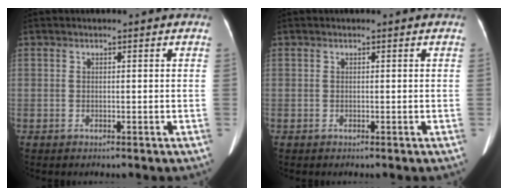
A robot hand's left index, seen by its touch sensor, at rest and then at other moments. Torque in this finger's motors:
{"motor_torque": [0.09, 0.05, 0.05, 0.01]}